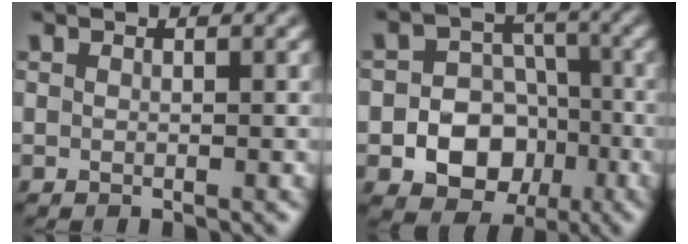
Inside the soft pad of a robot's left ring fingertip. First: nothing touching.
{"total": 8.5, "force": [-2.9, 7.2, 3.6], "torque": [-0.037, -0.003, -0.070]}